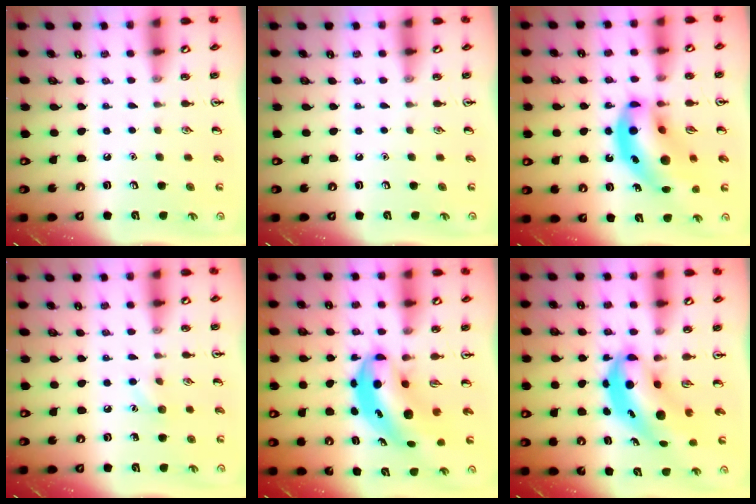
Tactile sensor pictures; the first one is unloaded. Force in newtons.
{"total": 0.0}
{"total": 18.2, "press": 17.8, "slide": 4.1}
{"total": 5.7, "press": 5.4, "slide": 1.8}
{"total": 7.6, "press": 7.4, "slide": 2.0}
{"total": 7.3, "press": 7.1, "slide": 1.8}